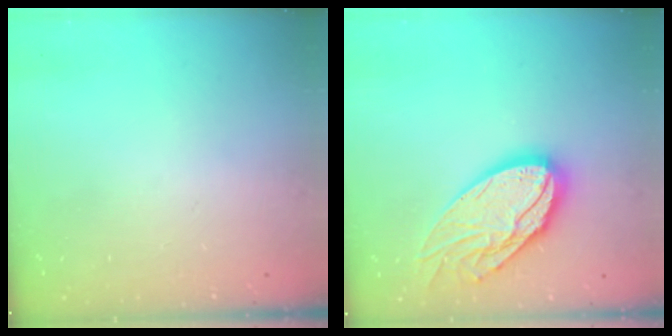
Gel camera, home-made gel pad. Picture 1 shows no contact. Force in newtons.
{"total": 20.0, "press": 19.9, "slide": 1.8}